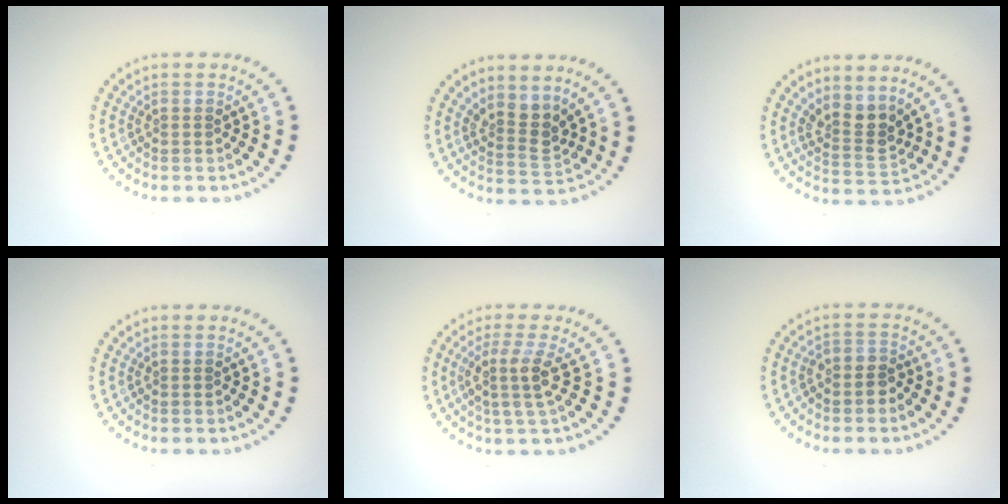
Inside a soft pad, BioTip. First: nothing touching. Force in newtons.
{"total": 2.6, "press": 2.0, "slide": 1.7}
{"total": 2.8, "press": 2.1, "slide": 1.9}
{"total": 0.0}
{"total": 2.8, "press": 2.1, "slide": 1.9}
{"total": 2.0, "press": 1.7, "slide": 0.9}